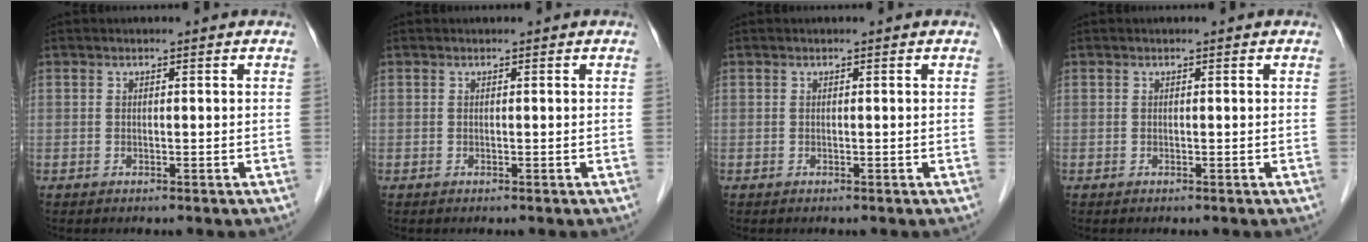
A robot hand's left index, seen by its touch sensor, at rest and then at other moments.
{"total": 0.0}
{"total": 0.0}
{"total": 0.0}